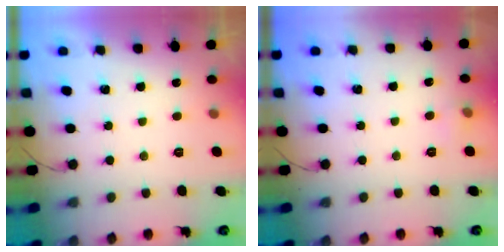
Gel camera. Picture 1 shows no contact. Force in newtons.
{"total": 7.9, "press": 4.1, "slide": 6.8}